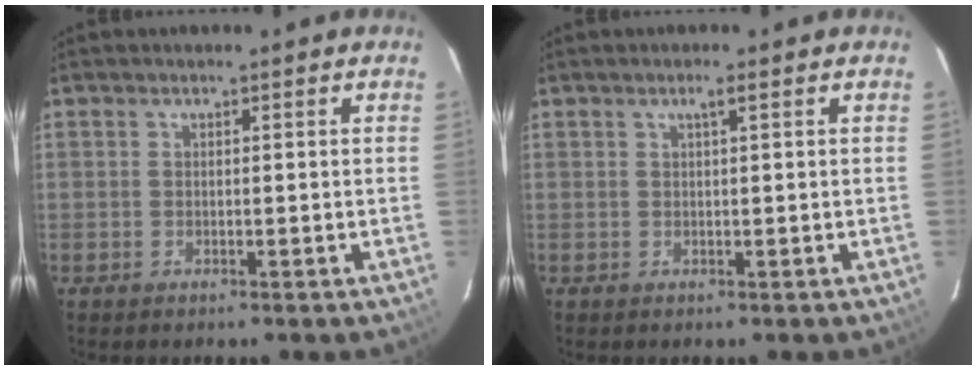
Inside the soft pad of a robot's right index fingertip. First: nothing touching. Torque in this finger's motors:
{"motor_torque": [-0.01, 0.02, 0.01, 0.04]}